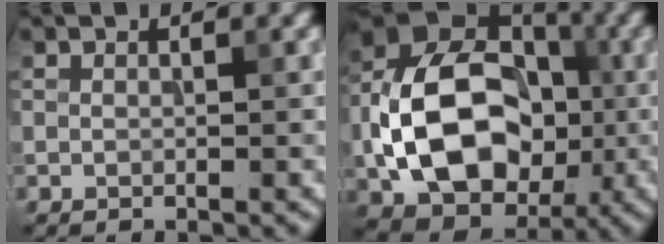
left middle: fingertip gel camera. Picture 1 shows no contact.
{"total": 14.0, "force": [-2.2, 10.0, 9.5], "torque": [-0.179, 0.008, -0.044]}